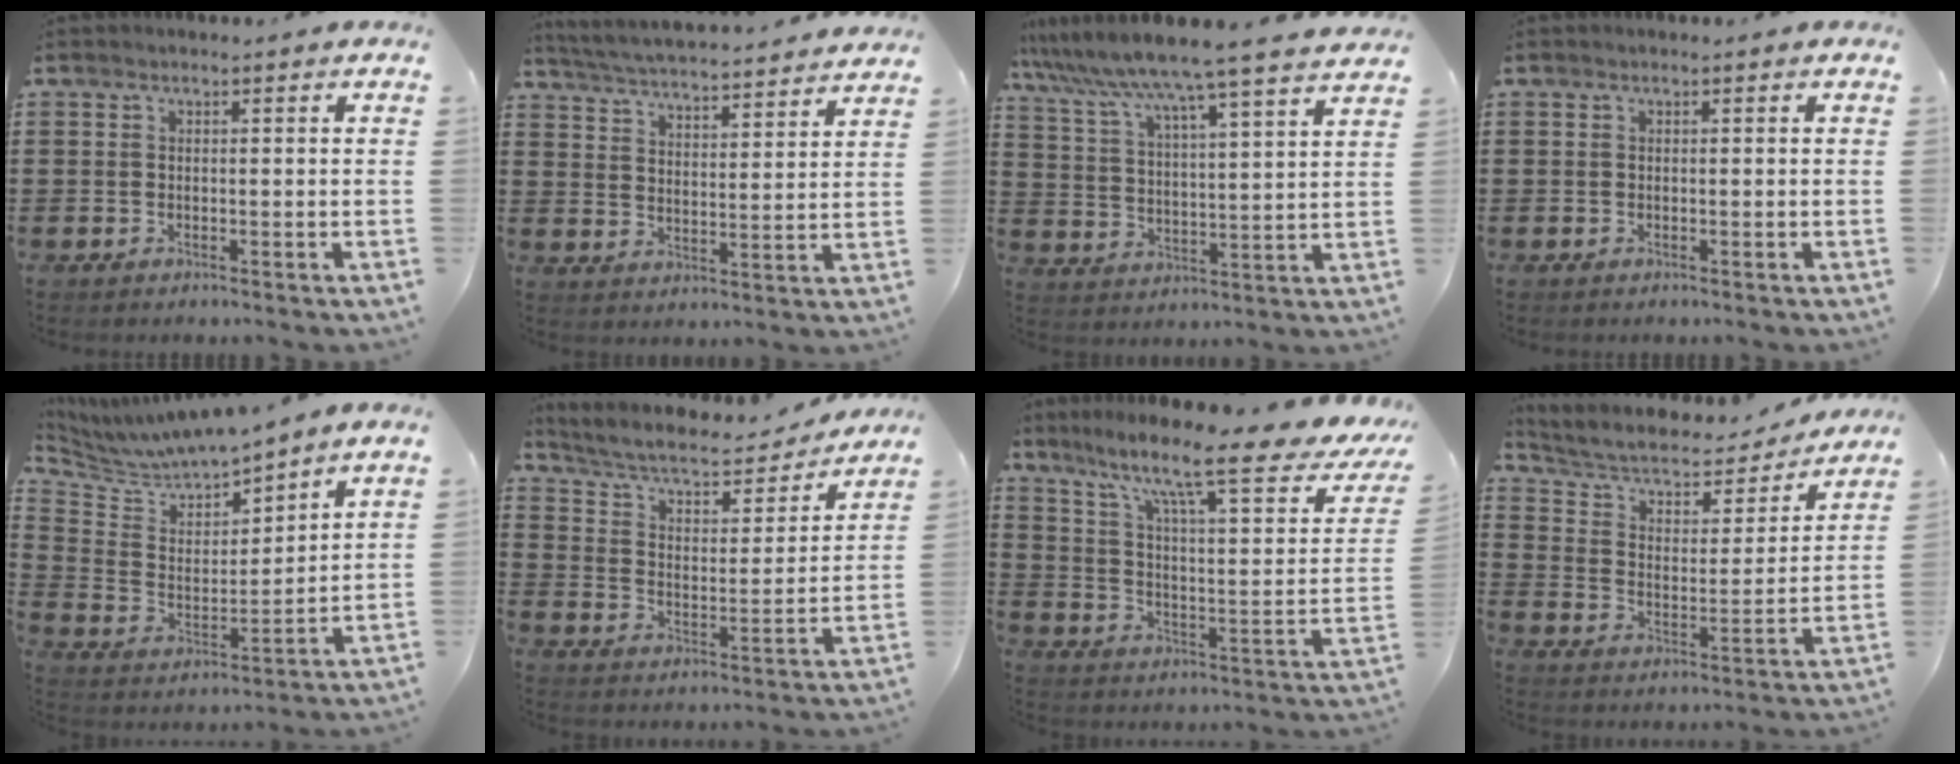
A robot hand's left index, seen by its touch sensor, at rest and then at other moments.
{"total": 4.4, "force": [4.3, -0.7, 0.6], "torque": [-0.034, -0.038, 0.070]}
{"total": 6.7, "force": [6.2, -1.1, 2.4], "torque": [-0.075, -0.051, 0.097]}
{"total": 0.0}
{"total": 5.4, "force": [5.4, 0.2, 0.0], "torque": [-0.036, -0.050, 0.089]}
{"total": 6.5, "force": [5.8, 1.5, 2.6], "torque": [-0.078, -0.034, 0.096]}
{"total": 14.2, "force": [9.7, 2.3, 10.2], "torque": [-0.191, -0.060, 0.149]}
{"total": 5.5, "force": [4.4, 2.4, 2.2], "torque": [-0.068, -0.026, 0.070]}